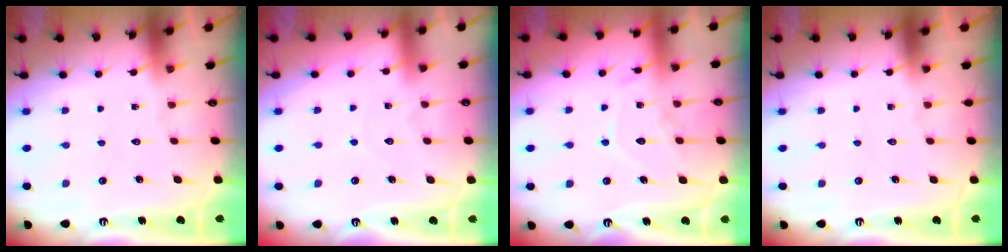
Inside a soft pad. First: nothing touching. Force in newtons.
{"total": 3.0, "press": 3.0, "slide": 0.2}
{"total": 10.6, "press": 10.5, "slide": 0.9}
{"total": 0.0}